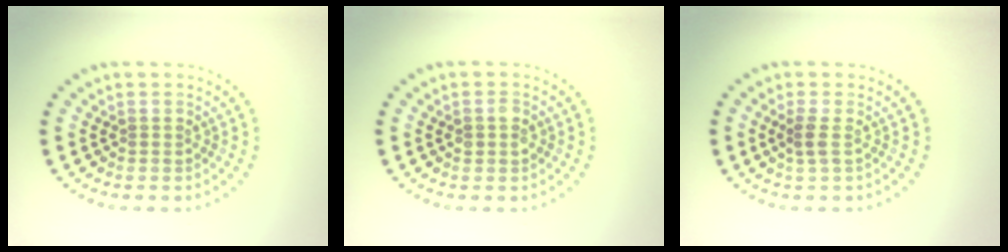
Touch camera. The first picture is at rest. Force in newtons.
{"total": 1.1, "press": 1.1, "slide": 0.0}
{"total": 1.2, "press": 0.9, "slide": 0.7}